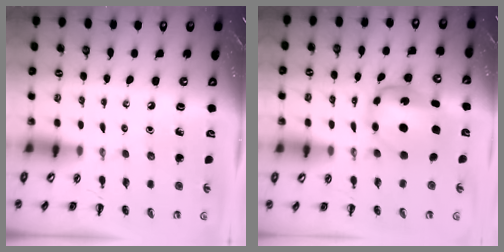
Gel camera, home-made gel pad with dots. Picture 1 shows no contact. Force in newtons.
{"total": 6.0, "press": 5.9, "slide": 1.3}